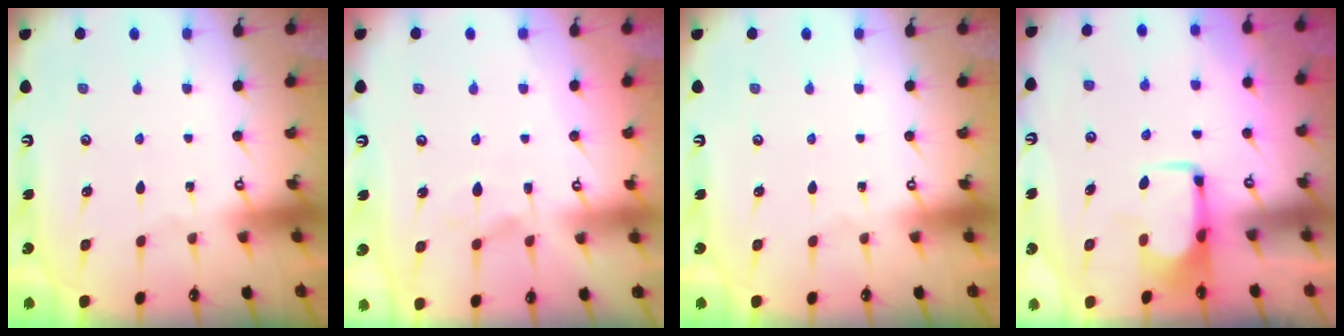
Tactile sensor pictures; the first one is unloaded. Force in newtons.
{"total": 1.4, "press": 1.0, "slide": 1.0}
{"total": 0.0}
{"total": 1.8, "press": 1.7, "slide": 0.5}